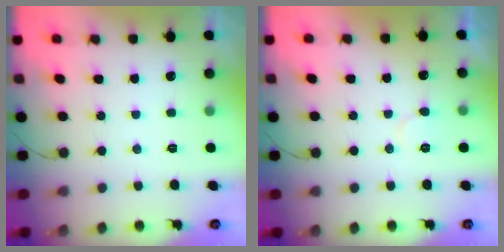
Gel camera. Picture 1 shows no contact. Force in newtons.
{"total": 5.7, "press": 5.6, "slide": 0.4}